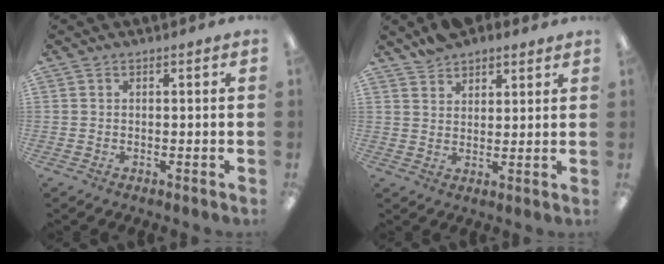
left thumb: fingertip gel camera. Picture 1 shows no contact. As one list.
[{"total": 4.9, "force": [4.3, 2.4, 0.7], "torque": [-0.017, -0.019, 0.081]}]